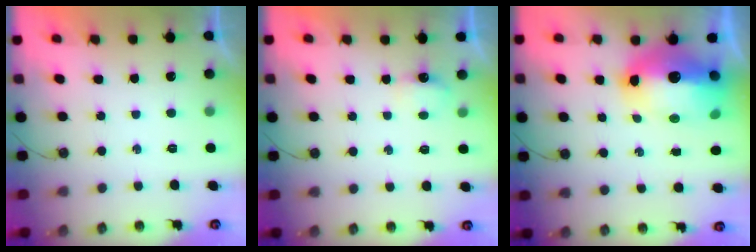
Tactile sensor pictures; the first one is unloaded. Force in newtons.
{"total": 3.6, "press": 3.5, "slide": 0.7}
{"total": 23.2, "press": 19.0, "slide": 13.3}